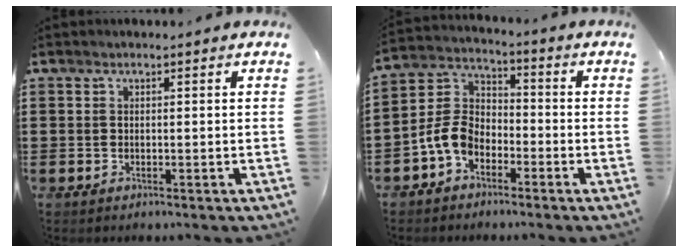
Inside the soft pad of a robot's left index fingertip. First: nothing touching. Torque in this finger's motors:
{"motor_torque": [1.14, 1.00, 0.48, 0.10]}